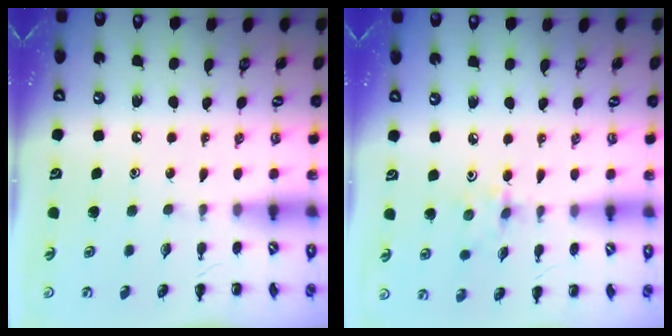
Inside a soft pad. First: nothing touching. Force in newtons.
{"total": 2.9, "press": 2.7, "slide": 0.9}